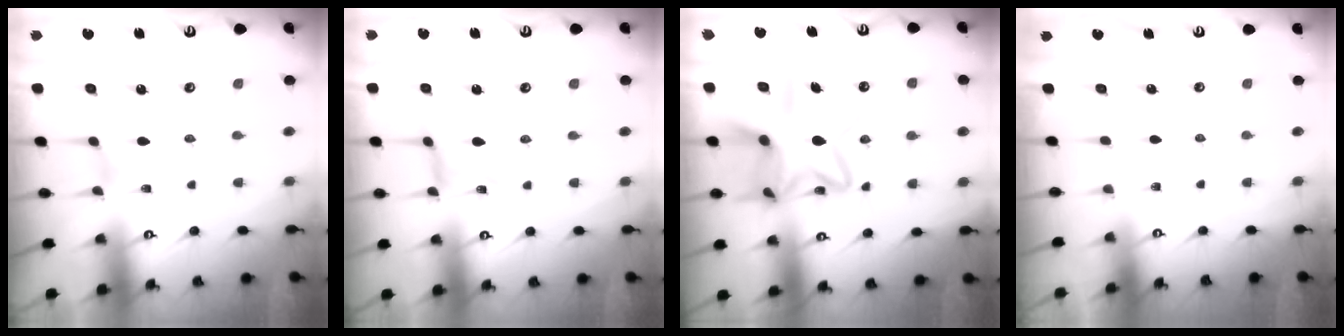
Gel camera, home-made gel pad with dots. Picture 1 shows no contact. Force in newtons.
{"total": 0.6, "press": 0.5, "slide": 0.2}
{"total": 15.7, "press": 15.6, "slide": 1.3}
{"total": 0.0}